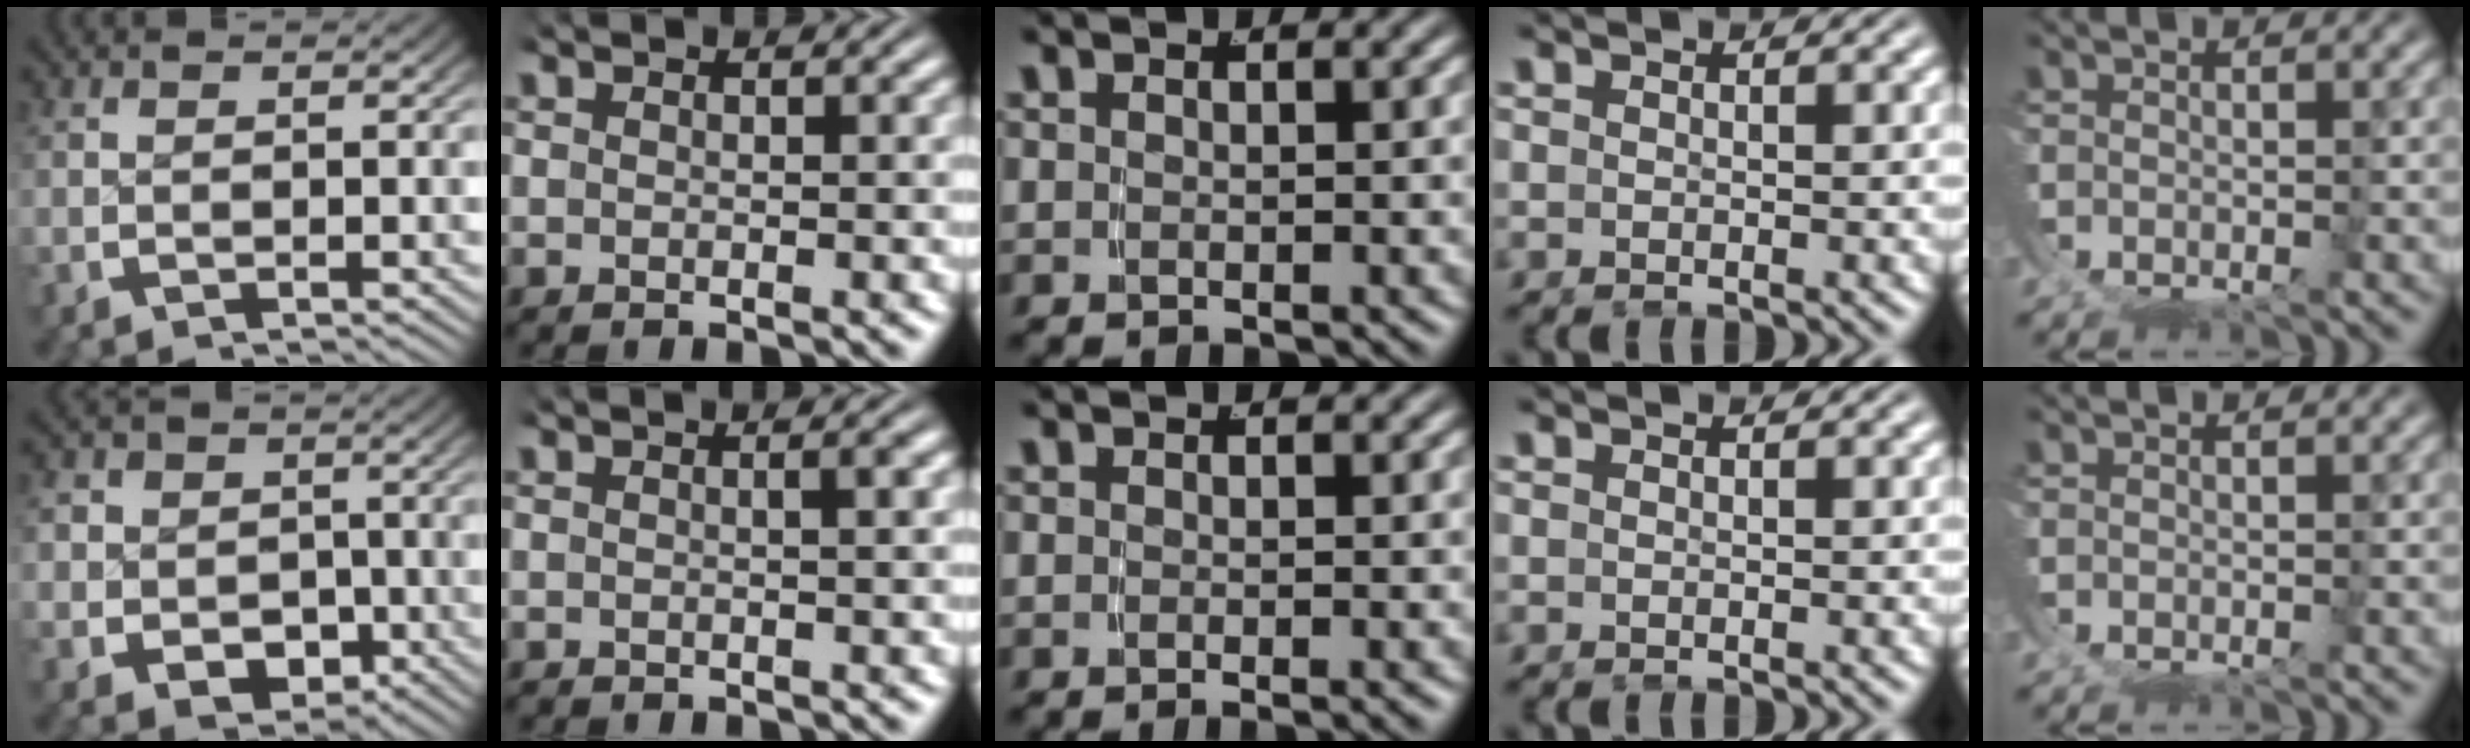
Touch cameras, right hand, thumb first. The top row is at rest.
{"thumb": {"total": 7.3, "force": [-0.8, 6.3, 3.5], "torque": [-0.068, -0.027, -0.007]}, "index": {"total": 0.6, "force": [-0.1, -0.3, 0.5], "torque": [-0.008, 0.002, -0.002]}, "middle": {"total": 0.8, "force": [-0.4, -0.5, 0.5], "torque": [0.000, 0.000, -0.008]}}